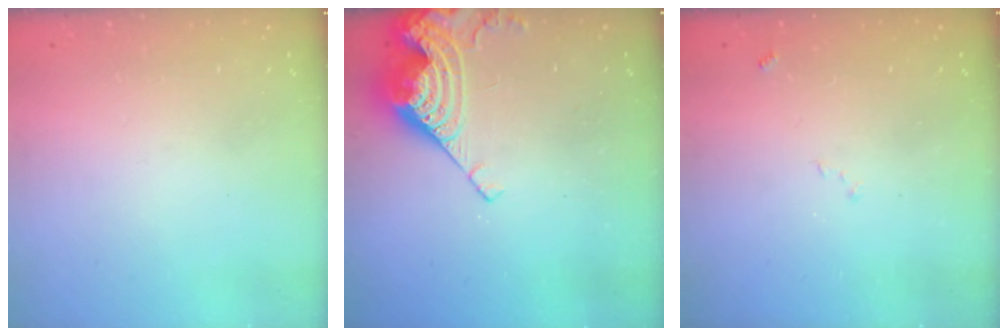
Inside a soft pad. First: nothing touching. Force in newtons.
{"total": 10.2, "press": 10.1, "slide": 0.9}
{"total": 6.5, "press": 6.5, "slide": 0.9}